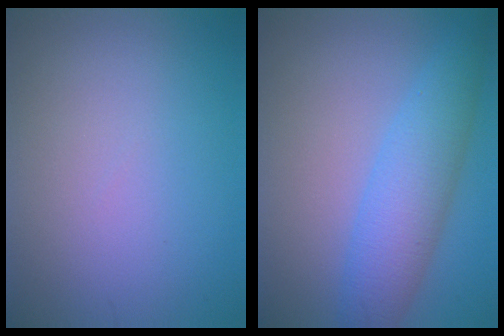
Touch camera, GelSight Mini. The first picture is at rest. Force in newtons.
{"total": 5.1, "press": 5.1, "slide": 0.2}